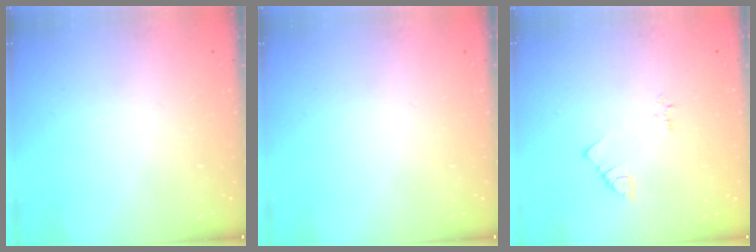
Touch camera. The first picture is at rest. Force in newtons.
{"total": 0.0}
{"total": 2.5, "press": 2.5, "slide": 0.5}